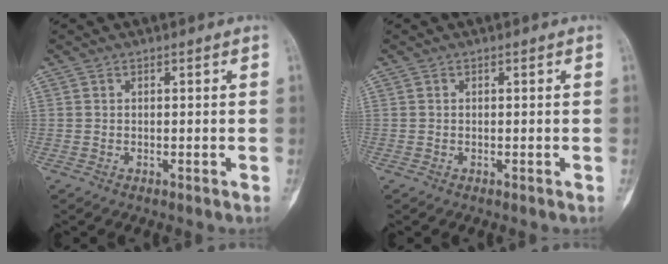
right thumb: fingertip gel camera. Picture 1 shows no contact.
{"total": 0.0}